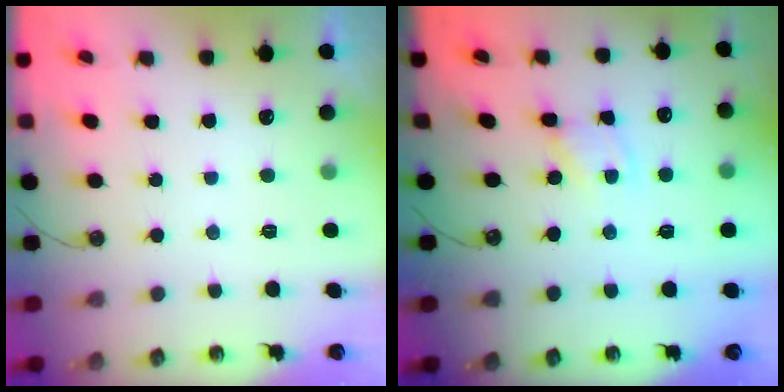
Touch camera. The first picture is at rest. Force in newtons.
{"total": 1.4, "press": 1.4, "slide": 0.1}